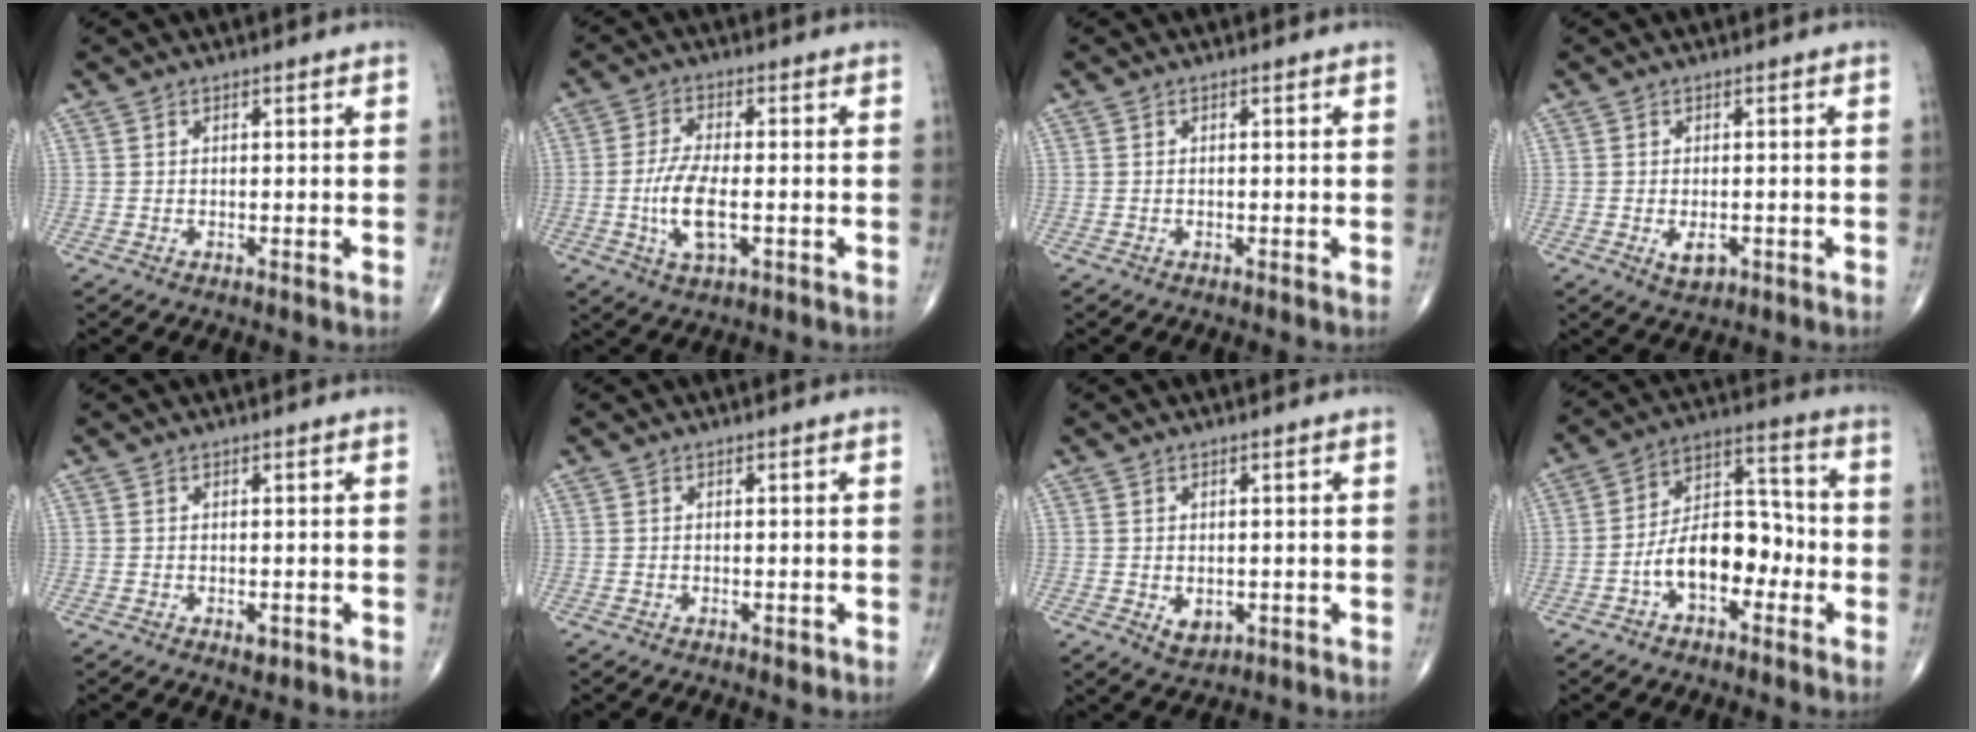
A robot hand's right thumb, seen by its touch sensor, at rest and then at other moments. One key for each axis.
{"total": 8.3, "fx": -1.7, "fy": 3.4, "fz": 7.4, "tx": -0.154, "ty": 0.003, "tz": -0.029}
{"total": 0.0}
{"total": 3.0, "fx": -1.0, "fy": 1.7, "fz": 2.3, "tx": -0.029, "ty": -0.001, "tz": -0.010}
{"total": 1.5, "fx": -0.6, "fy": 0.8, "fz": 1.1, "tx": -0.013, "ty": -0.001, "tz": -0.007}
{"total": 0.9, "fx": -0.4, "fy": 0.5, "fz": 0.6, "tx": -0.008, "ty": -0.002, "tz": -0.004}
{"total": 3.1, "fx": -0.6, "fy": 2.2, "fz": 2.0, "tx": -0.018, "ty": -0.002, "tz": 0.001}
{"total": 12.8, "fx": -4.1, "fy": 7.5, "fz": 9.6, "tx": -0.133, "ty": 0.052, "tz": -0.078}